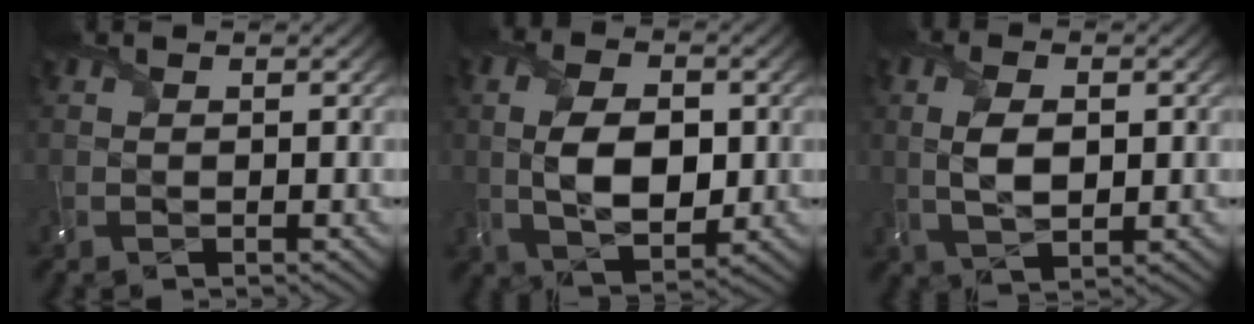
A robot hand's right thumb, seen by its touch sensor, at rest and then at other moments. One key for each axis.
{"total": 7.9, "fx": -0.5, "fy": 4.3, "fz": 6.6, "tx": -0.134, "ty": -0.006, "tz": -0.013}
{"total": 4.6, "fx": -0.2, "fy": 2.1, "fz": 4.1, "tx": -0.086, "ty": -0.004, "tz": -0.003}